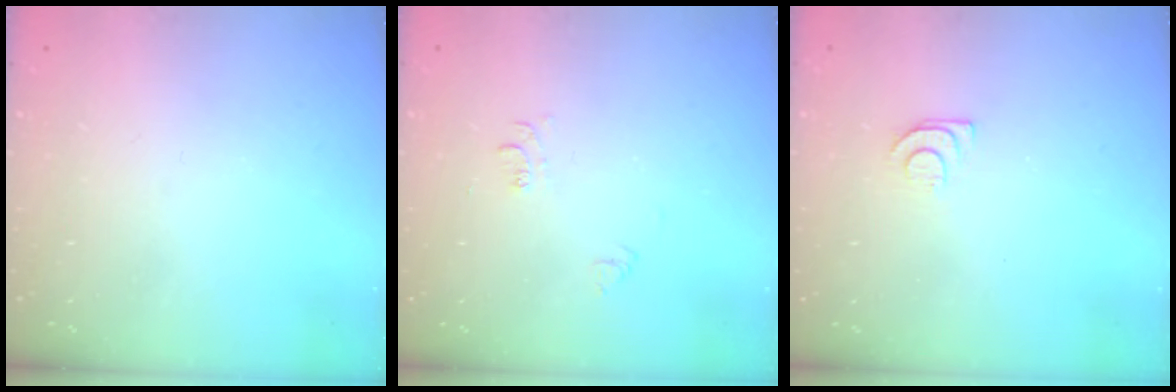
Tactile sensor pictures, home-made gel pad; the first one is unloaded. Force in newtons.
{"total": 3.9, "press": 3.9, "slide": 0.6}
{"total": 4.9, "press": 4.9, "slide": 0.6}